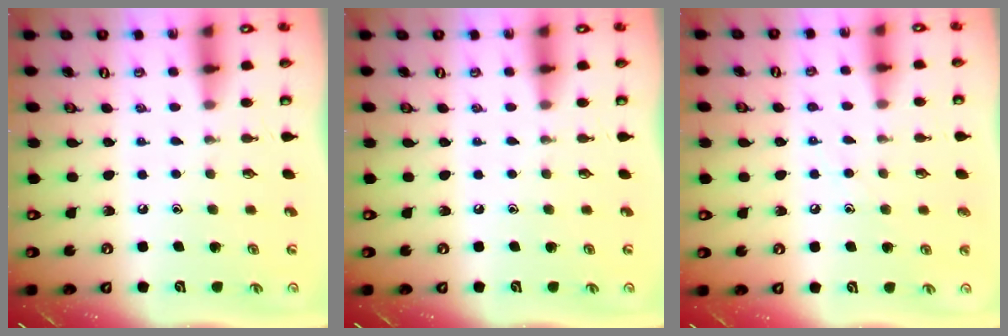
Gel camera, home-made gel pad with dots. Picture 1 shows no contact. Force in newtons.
{"total": 0.0}
{"total": 7.0, "press": 7.0, "slide": 0.4}